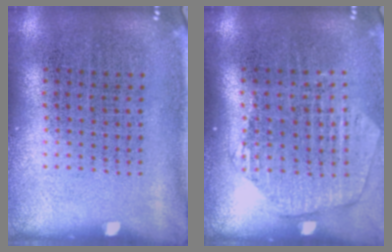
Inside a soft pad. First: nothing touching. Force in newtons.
{"total": 1.6, "press": 1.5, "slide": 0.7}